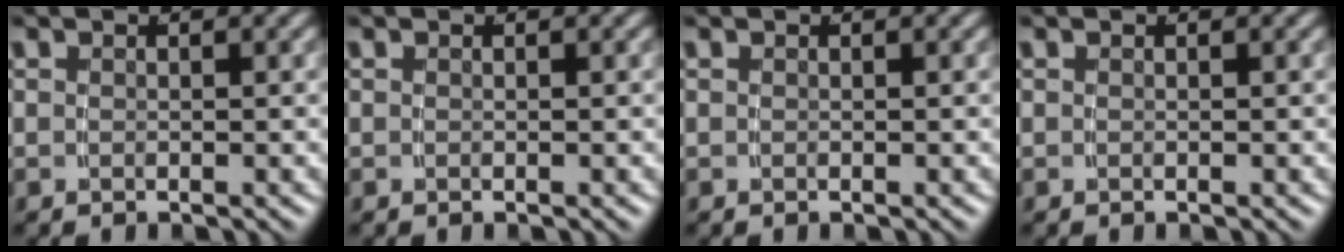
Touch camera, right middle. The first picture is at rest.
{"total": 0.0}
{"total": 0.0}
{"total": 0.0}